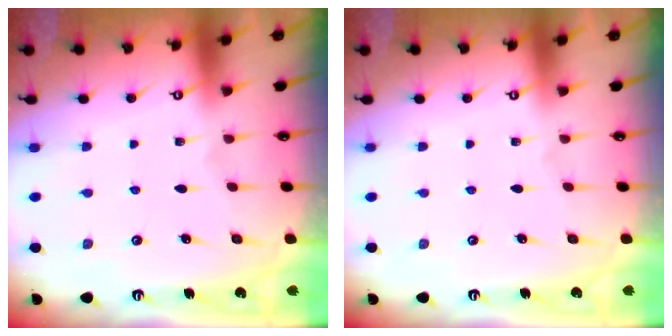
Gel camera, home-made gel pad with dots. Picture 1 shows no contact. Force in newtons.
{"total": 0.0}